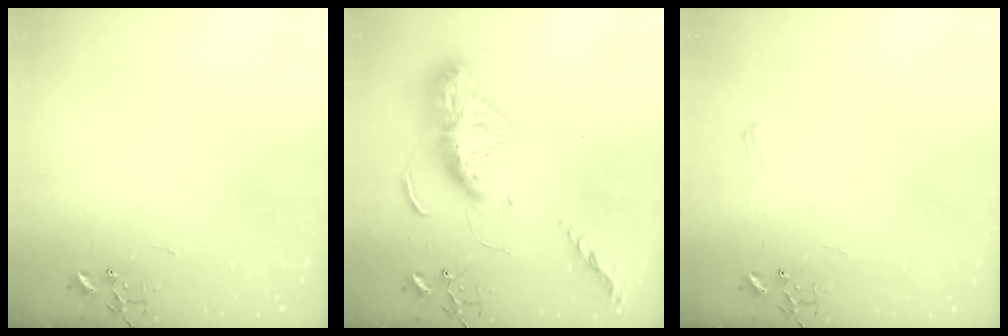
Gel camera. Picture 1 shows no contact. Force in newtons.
{"total": 13.5, "press": 13.5, "slide": 1.2}
{"total": 6.1, "press": 6.1, "slide": 0.7}